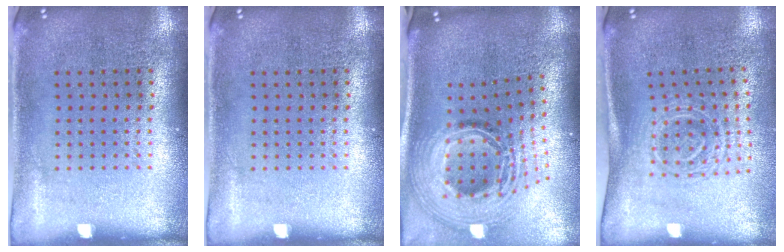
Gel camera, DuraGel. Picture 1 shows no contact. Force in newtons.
{"total": 0.0}
{"total": 3.0, "press": 2.0, "slide": 2.2}
{"total": 1.7, "press": 1.3, "slide": 1.1}